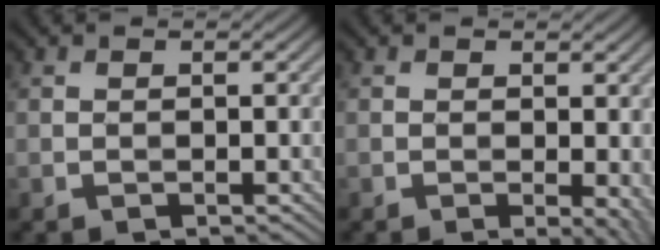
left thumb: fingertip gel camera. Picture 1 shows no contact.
{"total": 2.8, "force": [-0.3, 0.8, 2.7], "torque": [-0.035, -0.004, -0.006]}